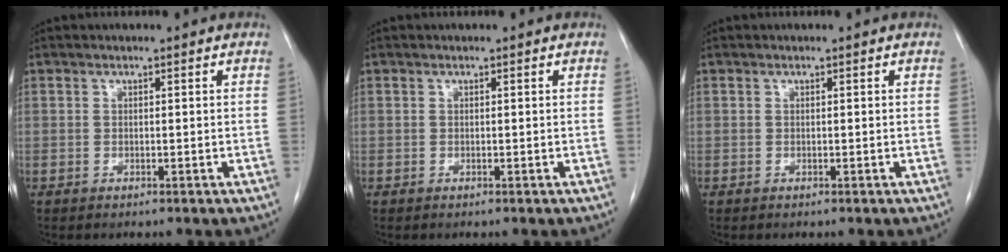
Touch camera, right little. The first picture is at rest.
{"total": 0.0}
{"total": 0.0}